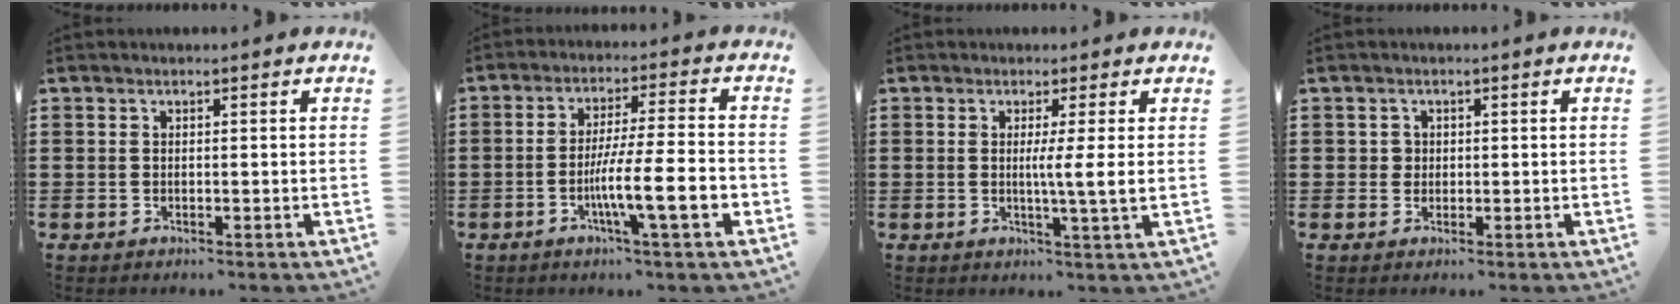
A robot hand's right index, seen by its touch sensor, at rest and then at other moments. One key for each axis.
{"total": 11.3, "fx": -3.4, "fy": 1.3, "fz": 10.7, "tx": -0.187, "ty": -0.014, "tz": -0.064}
{"total": 4.3, "fx": 0.5, "fy": -0.9, "fz": 4.2, "tx": -0.080, "ty": -0.011, "tz": 0.003}
{"total": 1.2, "fx": 0.2, "fy": 1.1, "fz": 0.4, "tx": -0.012, "ty": 0.004, "tz": 0.005}